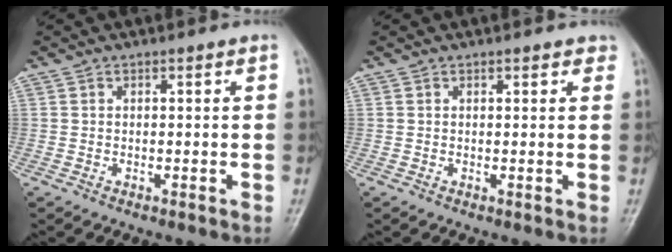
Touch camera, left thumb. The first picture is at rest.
{"total": 1.7, "force": [1.2, 0.8, 0.9], "torque": [0.003, -0.003, 0.008]}